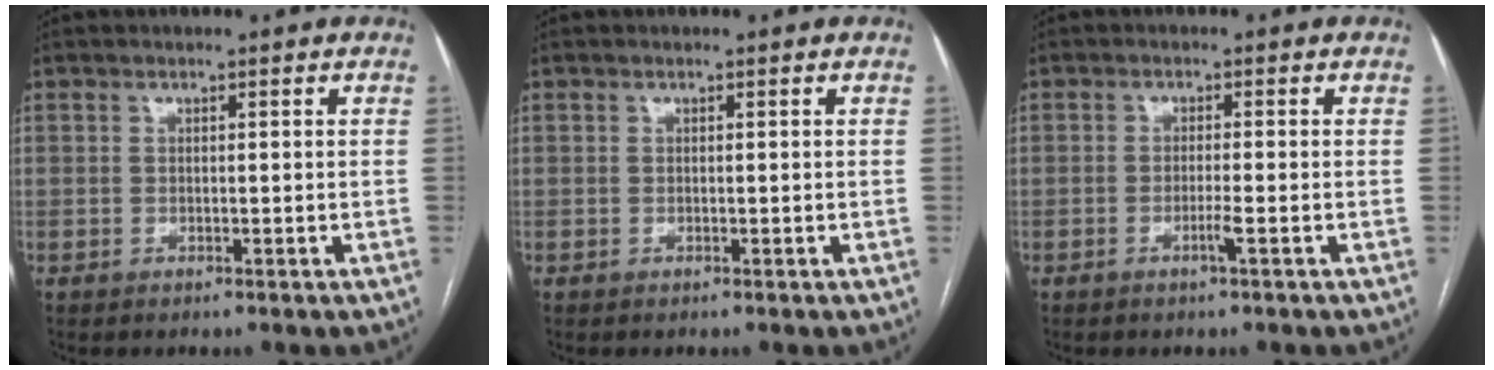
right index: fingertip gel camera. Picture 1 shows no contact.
{"total": 0.0}
{"total": 1.9, "force": [-0.8, -0.3, 1.7], "torque": [-0.033, -0.003, -0.016]}